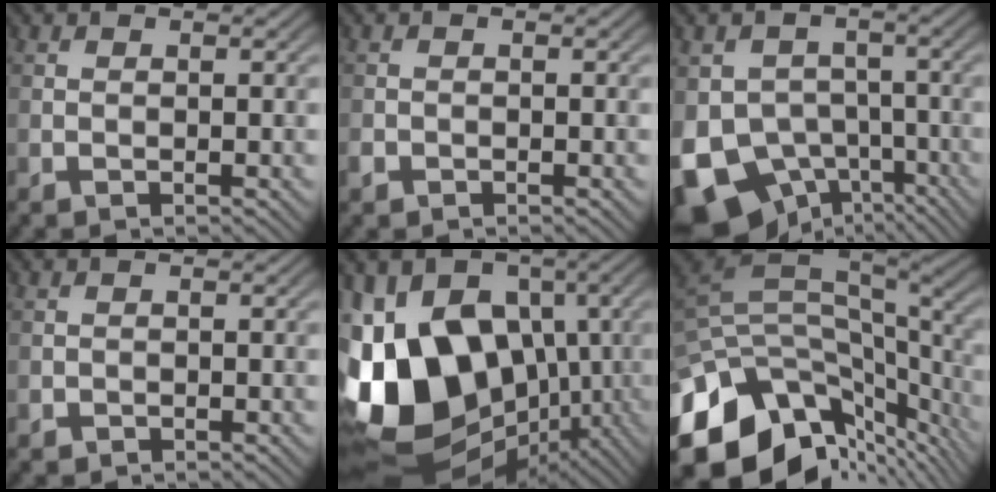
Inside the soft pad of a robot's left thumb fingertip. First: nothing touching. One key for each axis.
{"total": 0.9, "fx": -0.6, "fy": 0.6, "fz": 0.2, "tx": -0.005, "ty": -0.002, "tz": -0.013}
{"total": 11.7, "fx": -5.3, "fy": 8.7, "fz": 5.6, "tx": -0.121, "ty": -0.018, "tz": -0.097}
{"total": 0.7, "fx": -0.3, "fy": 0.6, "fz": 0.1, "tx": 0.001, "ty": -0.004, "tz": -0.005}
{"total": 18.8, "fx": -2.3, "fy": 13.9, "fz": 12.5, "tx": -0.241, "ty": -0.016, "tz": -0.034}
{"total": 15.8, "fx": -6.2, "fy": 8.6, "fz": 11.7, "tx": -0.268, "ty": -0.022, "tz": -0.083}